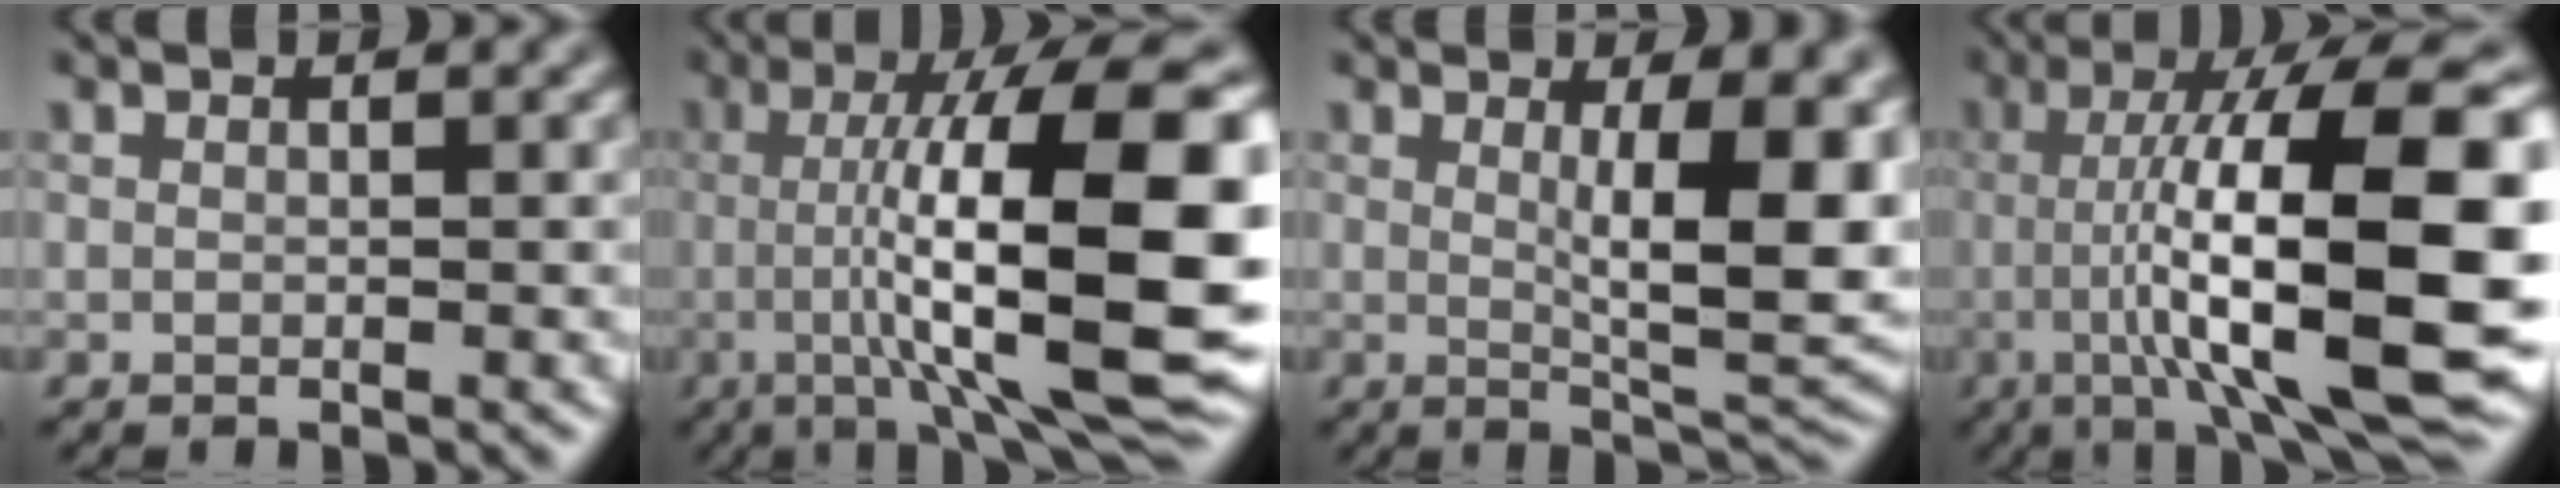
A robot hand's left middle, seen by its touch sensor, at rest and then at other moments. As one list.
[{"total": 14.9, "force": [-0.9, 2.9, 14.6], "torque": [-0.209, 0.017, -0.009]}, {"total": 8.8, "force": [1.4, 2.3, 8.4], "torque": [-0.118, -0.014, 0.029]}, {"total": 15.3, "force": [-1.5, 2.8, 14.9], "torque": [-0.220, 0.024, -0.016]}]